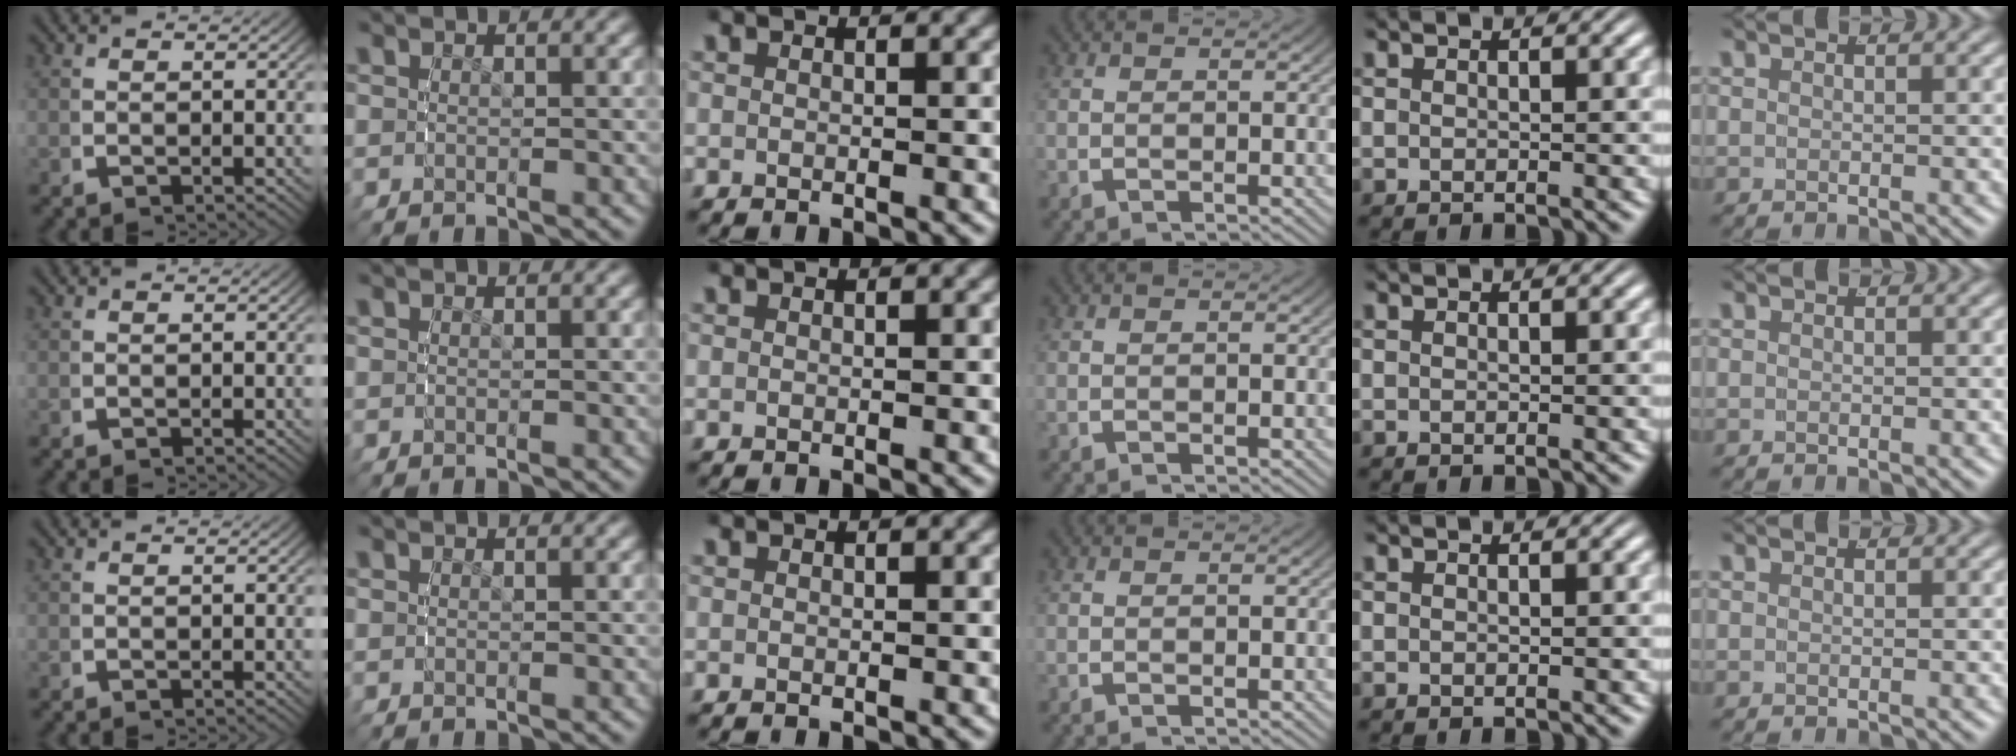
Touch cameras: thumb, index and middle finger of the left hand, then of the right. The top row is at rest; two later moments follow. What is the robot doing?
{"motion": "reach", "object": "scarf"}